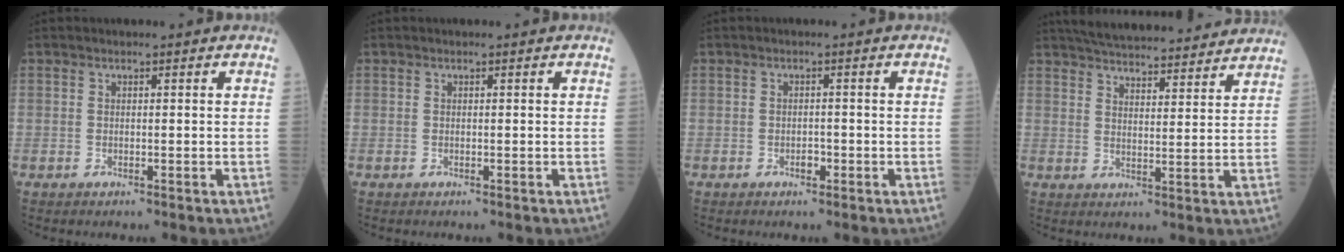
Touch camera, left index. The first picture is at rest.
{"total": 0.0}
{"total": 1.1, "force": [-0.6, 0.6, 0.6], "torque": [-0.010, 0.002, -0.010]}
{"total": 20.9, "force": [19.3, 3.1, 7.3], "torque": [-0.110, 0.022, 0.262]}